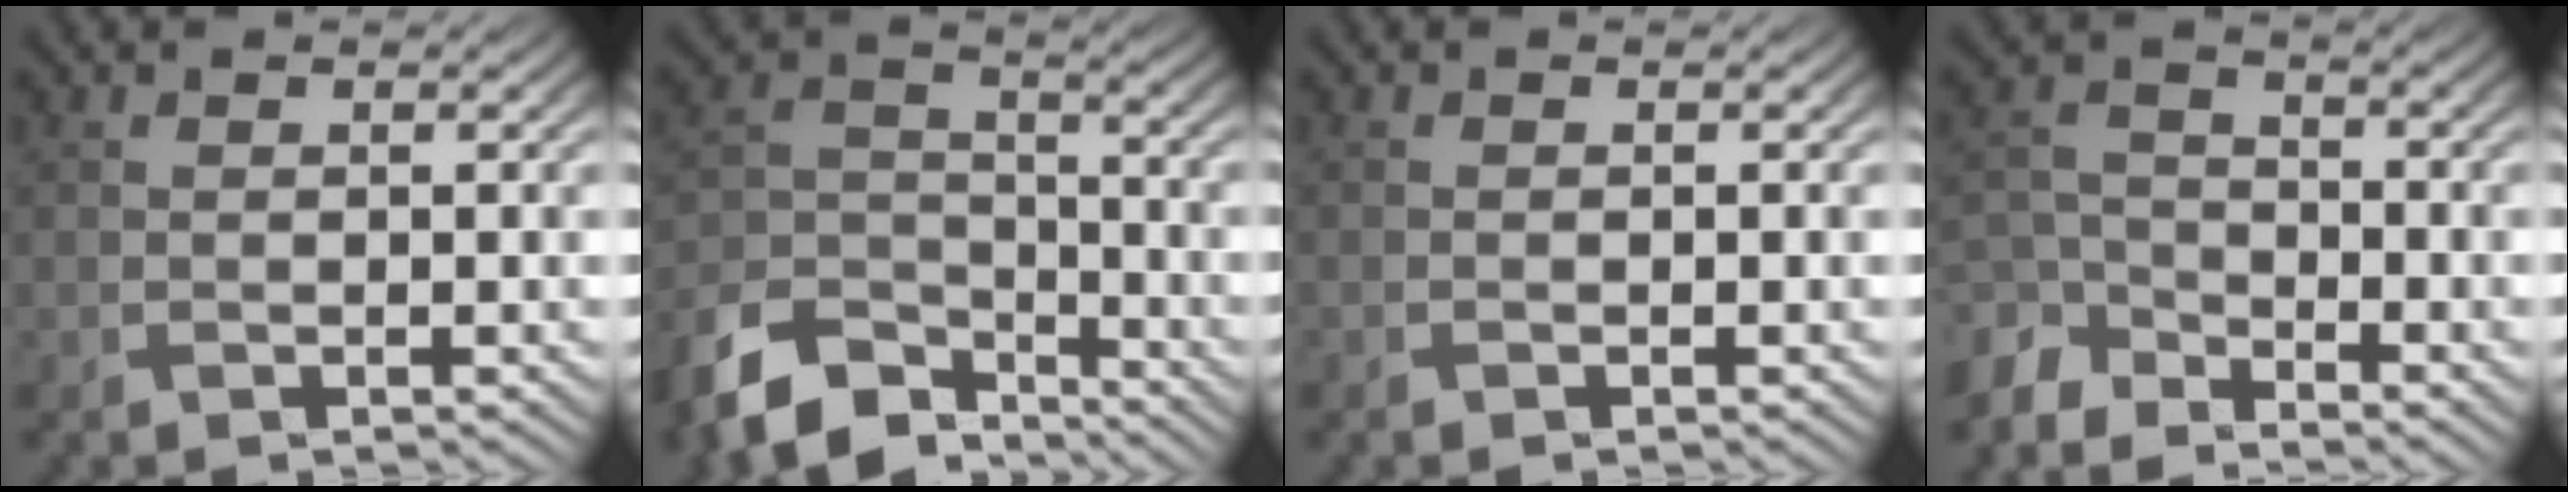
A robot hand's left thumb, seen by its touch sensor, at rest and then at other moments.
{"total": 11.6, "force": [-9.2, 5.0, 4.9], "torque": [-0.116, -0.011, -0.184]}
{"total": 0.0}
{"total": 5.4, "force": [-4.8, 1.9, 1.4], "torque": [-0.041, -0.006, -0.114]}